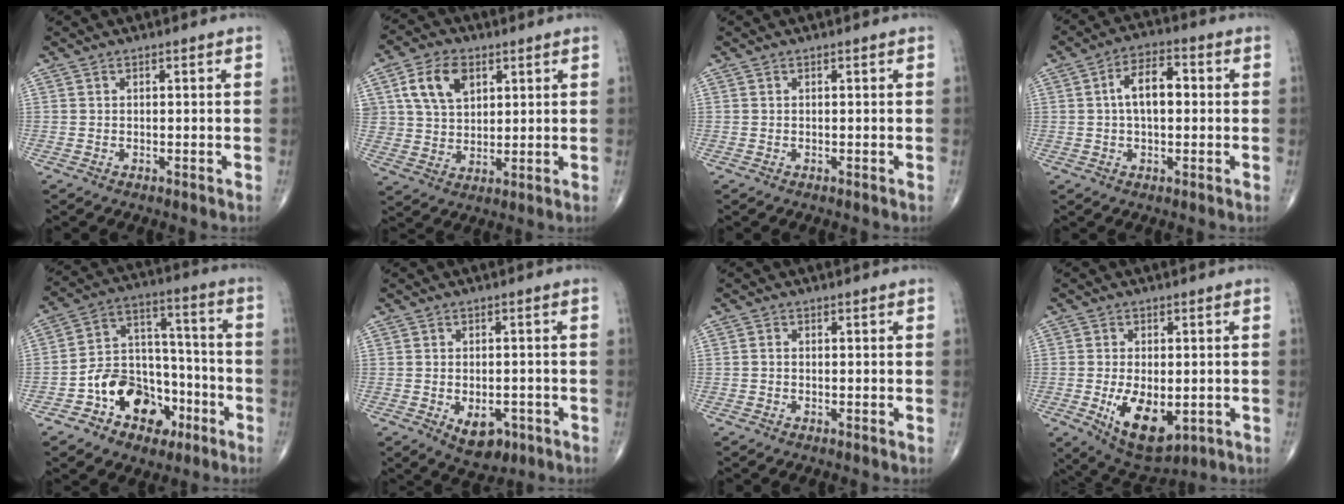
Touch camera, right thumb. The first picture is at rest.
{"total": 9.5, "force": [3.8, 6.5, 5.8], "torque": [-0.086, -0.009, 0.072]}
{"total": 0.0}
{"total": 7.8, "force": [0.6, 4.2, 6.5], "torque": [-0.106, 0.021, 0.003]}
{"total": 15.4, "force": [-7.0, 11.0, 8.2], "torque": [-0.086, 0.075, -0.114]}
{"total": 6.6, "force": [-2.6, 4.0, 4.6], "torque": [-0.052, 0.008, -0.024]}
{"total": 0.6, "force": [-0.2, 0.5, 0.4], "torque": [-0.005, 0.001, -0.008]}
{"total": 11.1, "force": [-2.5, 5.9, 9.1], "torque": [-0.139, -0.013, -0.025]}